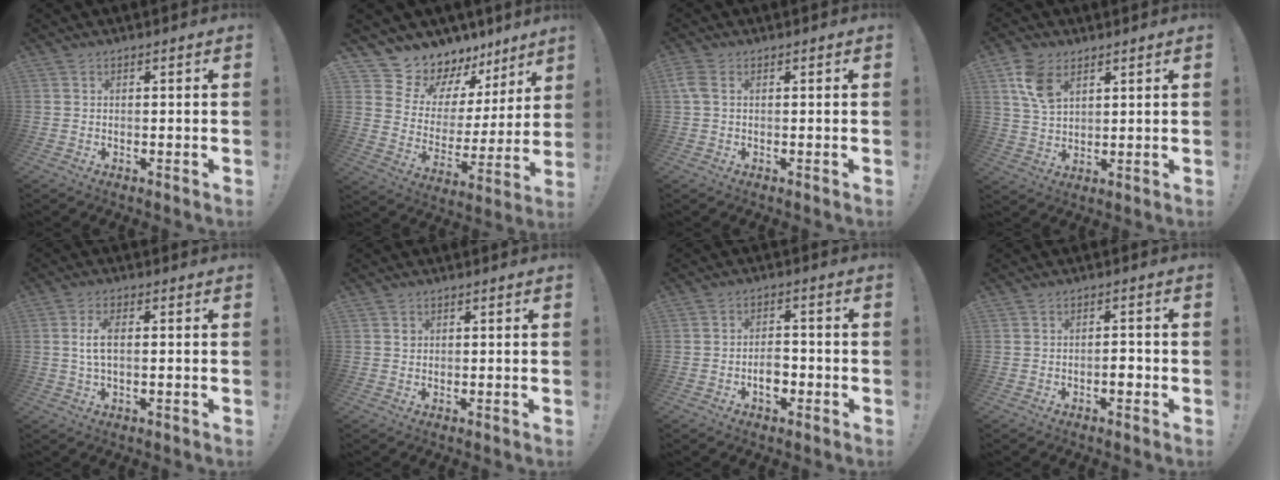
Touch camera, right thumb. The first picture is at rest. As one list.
[{"total": 11.5, "force": [10.5, 4.8, 0.4], "torque": [-0.018, -0.104, 0.200]}, {"total": 2.8, "force": [0.7, 1.6, 2.2], "torque": [-0.054, 0.004, 0.013]}, {"total": 9.2, "force": [4.8, 5.7, 5.5], "torque": [-0.100, -0.012, 0.093]}, {"total": 5.4, "force": [0.2, 2.0, 5.0], "torque": [-0.089, -0.002, 0.003]}, {"total": 1.0, "force": [0.2, 0.9, 0.0], "torque": [0.011, -0.002, 0.001]}, {"total": 6.1, "force": [-2.4, 3.9, 4.0], "torque": [-0.058, 0.009, -0.043]}, {"total": 3.4, "force": [-1.6, 1.6, 2.6], "torque": [-0.032, 0.005, -0.028]}]